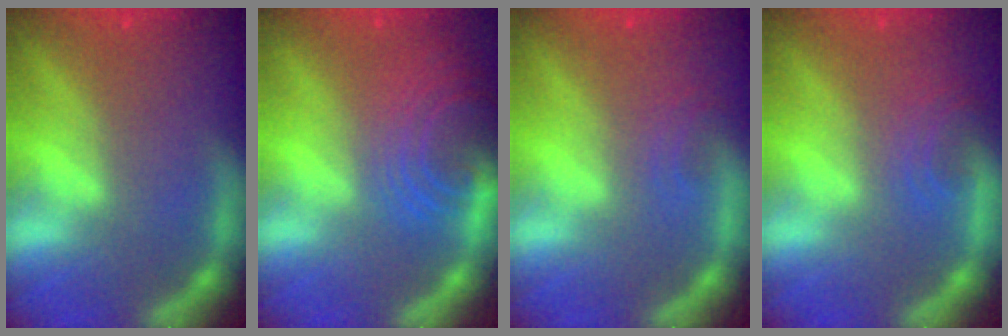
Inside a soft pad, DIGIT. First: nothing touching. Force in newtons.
{"total": 8.1}
{"total": 1.4}
{"total": 2.4}